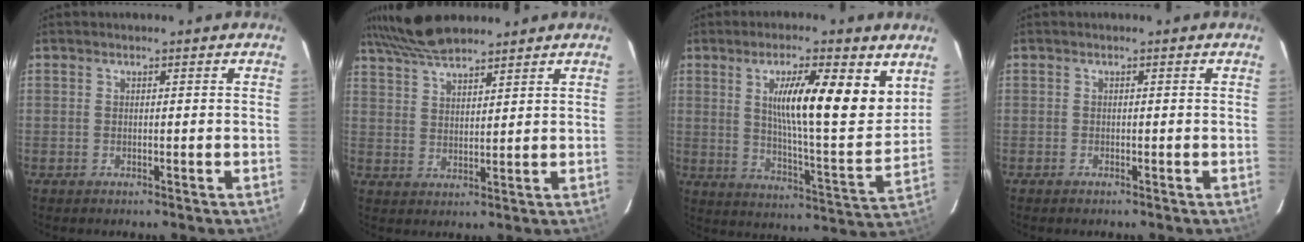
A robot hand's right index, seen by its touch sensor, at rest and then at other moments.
{"total": 8.2, "force": [7.3, 1.3, 3.5], "torque": [-0.077, 0.021, 0.135]}
{"total": 17.0, "force": [7.8, 2.1, 15.0], "torque": [-0.227, -0.004, 0.125]}
{"total": 0.7, "force": [-0.6, -0.2, 0.2], "torque": [-0.007, -0.004, -0.012]}